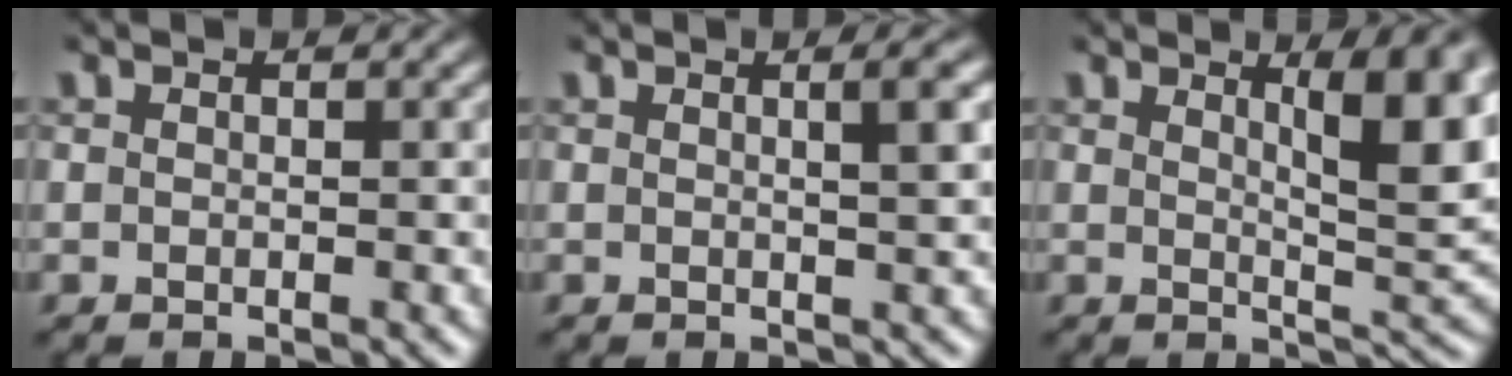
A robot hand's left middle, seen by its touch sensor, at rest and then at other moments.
{"total": 2.6, "force": [0.7, 0.7, 2.4], "torque": [-0.023, 0.008, 0.004]}
{"total": 6.9, "force": [2.6, 1.8, 6.1], "torque": [-0.069, -0.005, 0.040]}